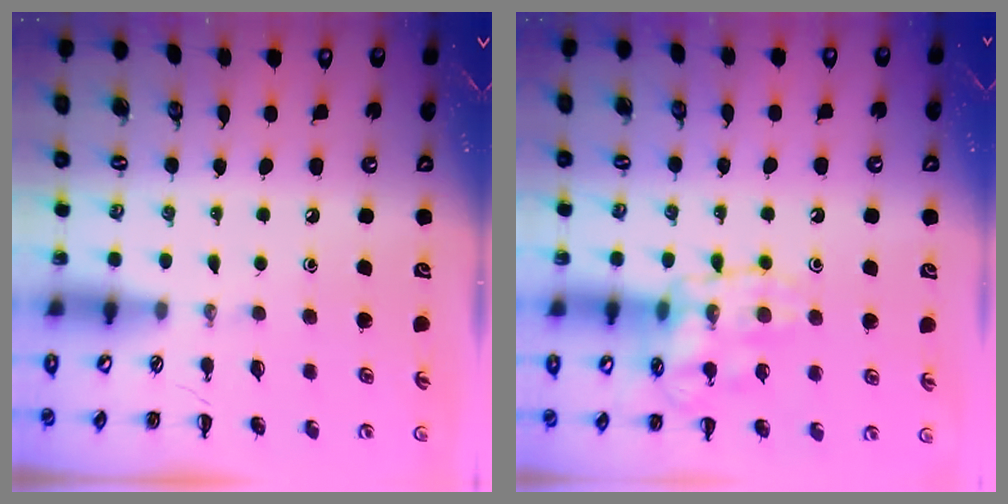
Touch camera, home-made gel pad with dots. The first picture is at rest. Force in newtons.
{"total": 14.2, "press": 14.2, "slide": 1.2}